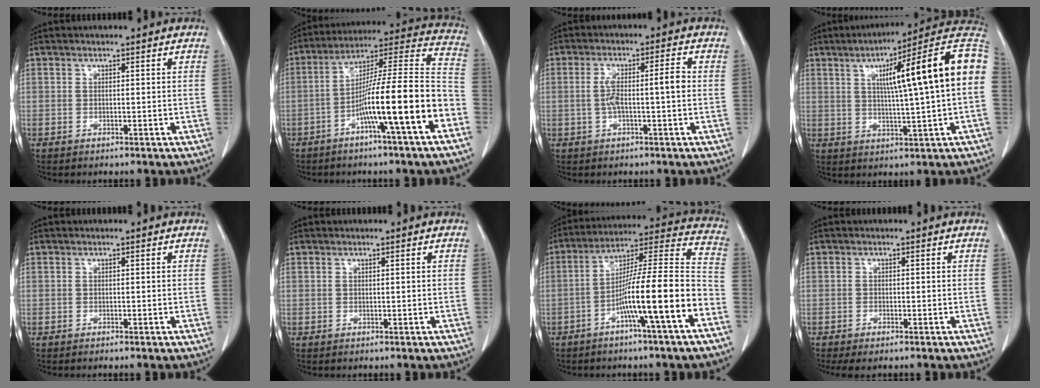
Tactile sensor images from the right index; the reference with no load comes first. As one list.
[{"total": 17.8, "force": [-6.9, -0.3, 16.4], "torque": [-0.253, 0.014, -0.116]}, {"total": 5.5, "force": [-0.3, 0.7, 5.5], "torque": [-0.107, 0.021, -0.002]}, {"total": 19.1, "force": [3.7, 0.4, 18.7], "torque": [-0.250, 0.036, 0.044]}, {"total": 0.0}, {"total": 0.0}, {"total": 15.3, "force": [-6.3, -0.4, 13.9], "torque": [-0.229, 0.013, -0.106]}, {"total": 2.1, "force": [-1.6, 0.4, 1.3], "torque": [-0.021, -0.007, -0.025]}]